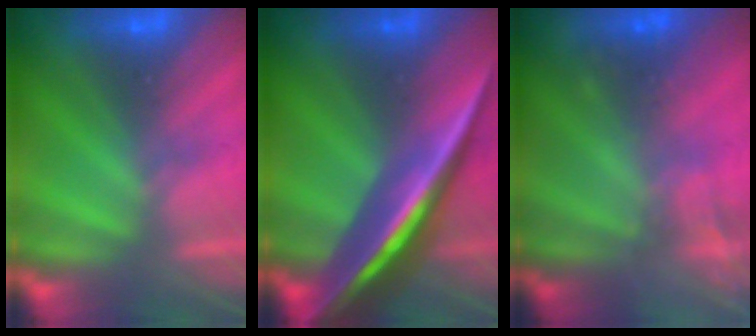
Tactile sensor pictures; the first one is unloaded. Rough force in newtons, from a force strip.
{"total": 8.1}
{"total": 2.1}